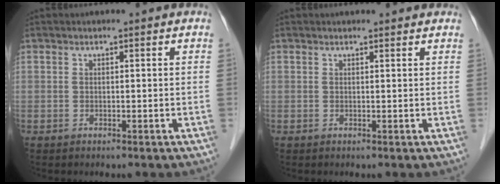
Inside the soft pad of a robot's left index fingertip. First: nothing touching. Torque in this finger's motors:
{"motor_torque": [0.13, -0.07, 0.07, -0.01]}